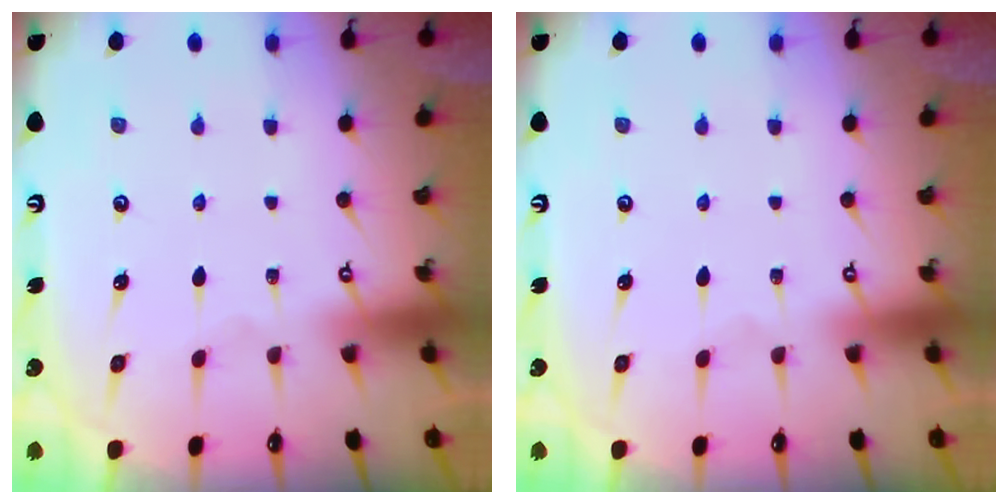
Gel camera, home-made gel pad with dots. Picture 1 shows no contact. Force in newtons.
{"total": 0.0}